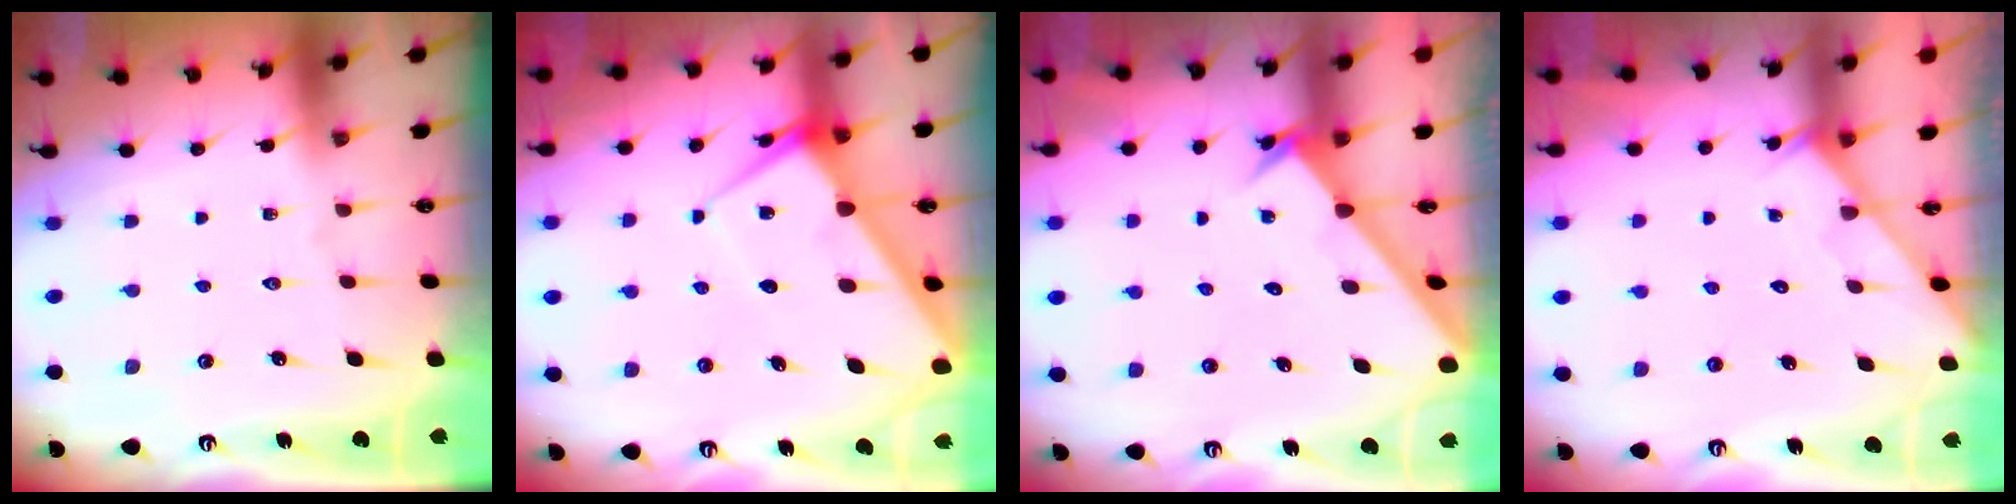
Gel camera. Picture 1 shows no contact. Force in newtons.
{"total": 6.5, "press": 6.5, "slide": 0.5}
{"total": 1.8, "press": 1.8, "slide": 0.2}
{"total": 2.1, "press": 2.1, "slide": 0.1}